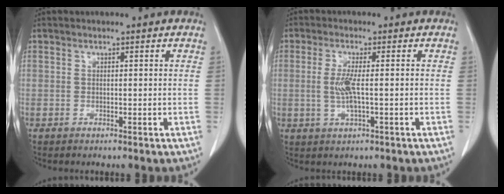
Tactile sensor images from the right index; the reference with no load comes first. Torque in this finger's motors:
{"motor_torque": [0.17, 0.03, 0.13, 0.05]}